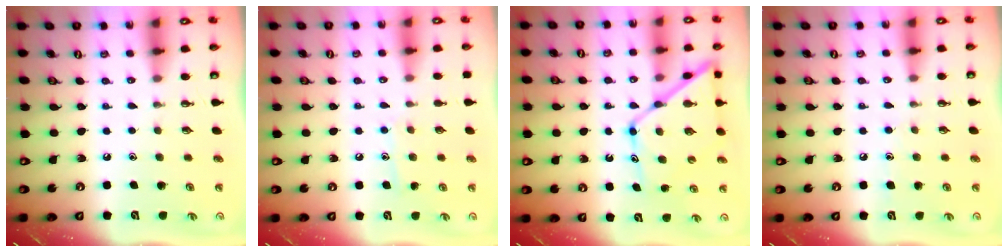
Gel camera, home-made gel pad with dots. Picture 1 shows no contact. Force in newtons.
{"total": 6.8, "press": 6.8, "slide": 0.4}
{"total": 13.7, "press": 13.7, "slide": 1.3}
{"total": 4.9, "press": 4.8, "slide": 0.6}